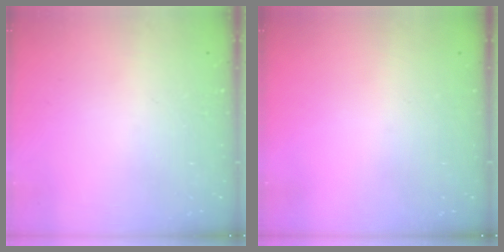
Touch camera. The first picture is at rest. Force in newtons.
{"total": 0.0}